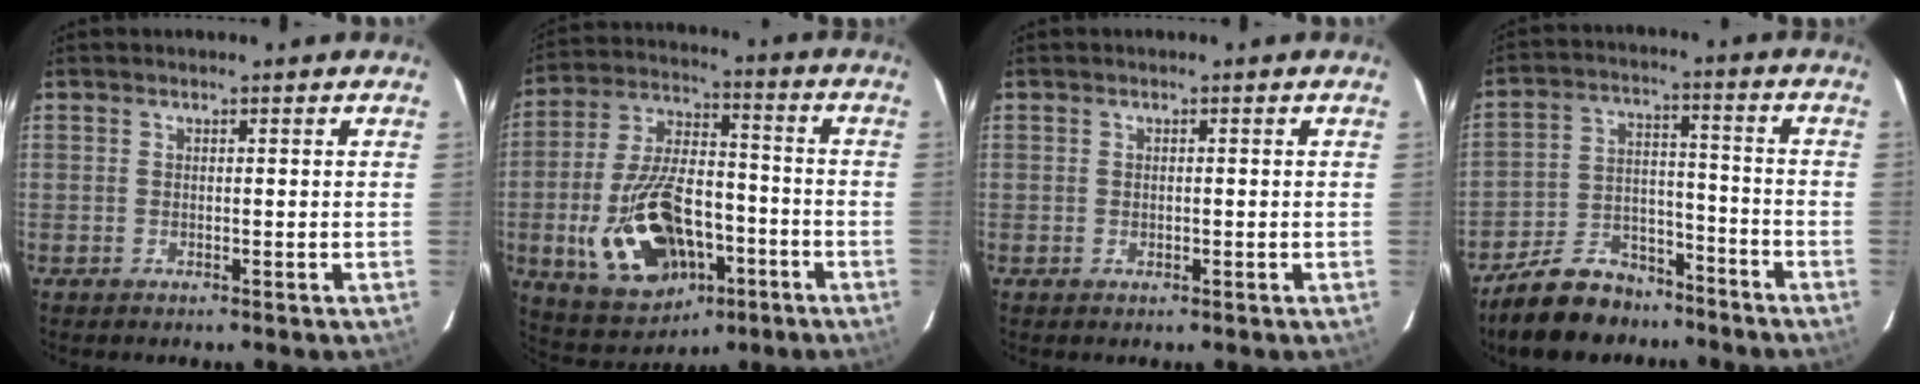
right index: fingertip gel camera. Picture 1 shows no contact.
{"total": 20.9, "force": [-7.2, 11.9, 15.6], "torque": [-0.320, 0.012, -0.095]}
{"total": 0.5, "force": [-0.2, 0.4, 0.3], "torque": [-0.003, 0.002, -0.003]}
{"total": 13.7, "force": [-11.0, 6.8, 4.7], "torque": [-0.115, 0.025, -0.167]}